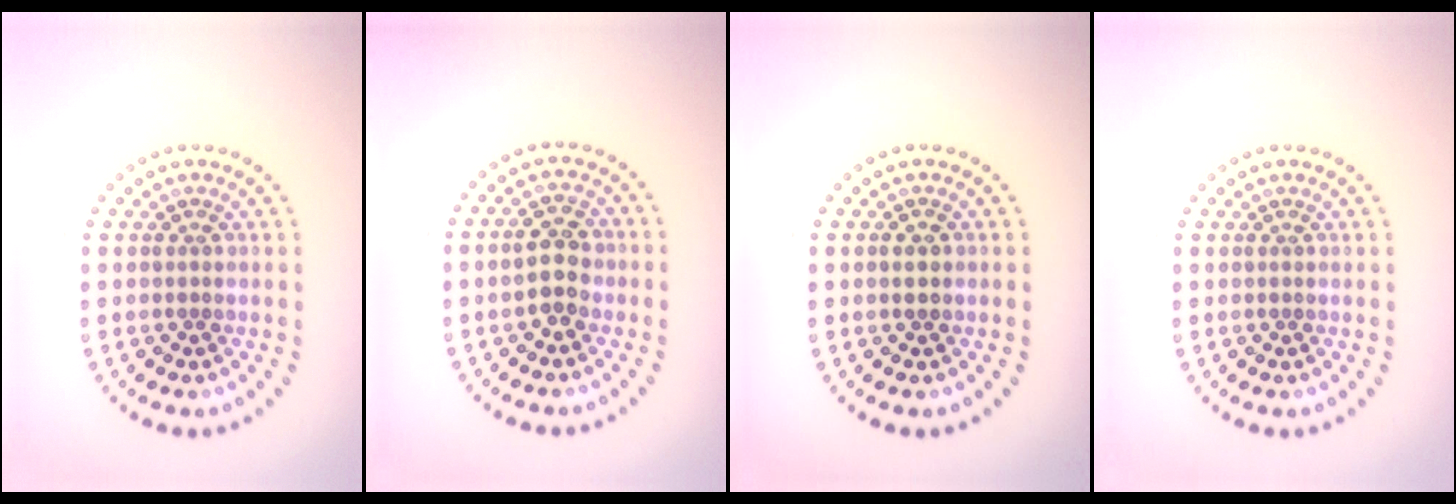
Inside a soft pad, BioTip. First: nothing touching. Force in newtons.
{"total": 3.0, "press": 3.0, "slide": 0.4}
{"total": 1.4, "press": 1.4, "slide": 0.1}
{"total": 0.0}